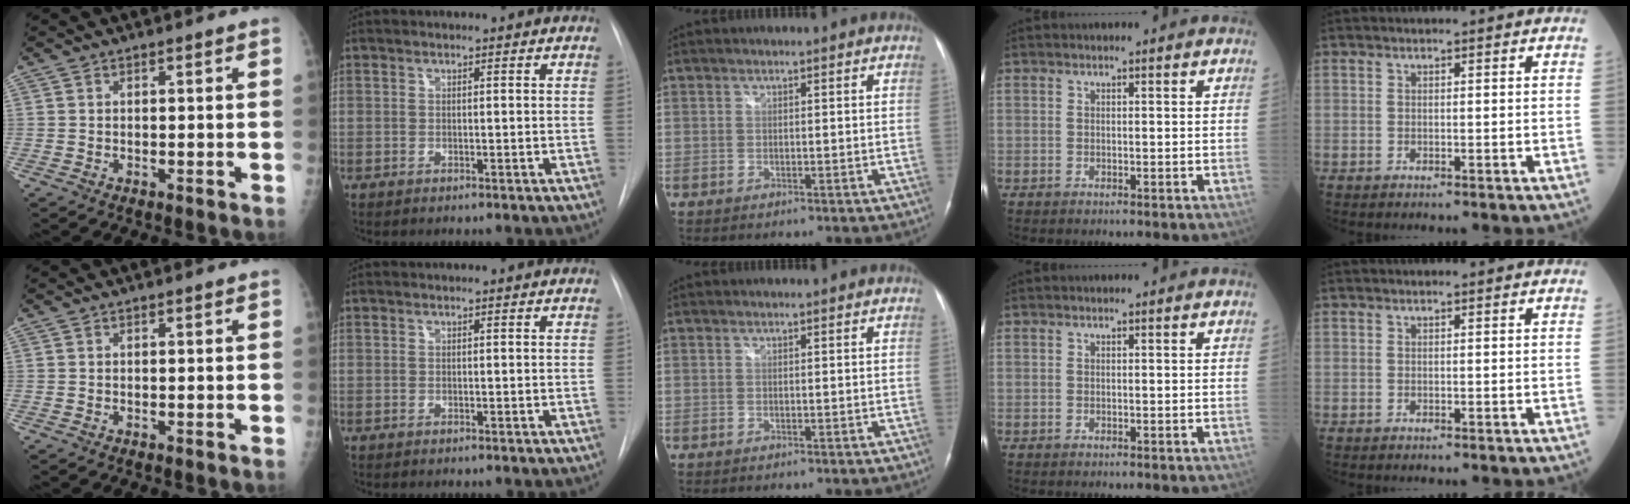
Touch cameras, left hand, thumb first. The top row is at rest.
{}